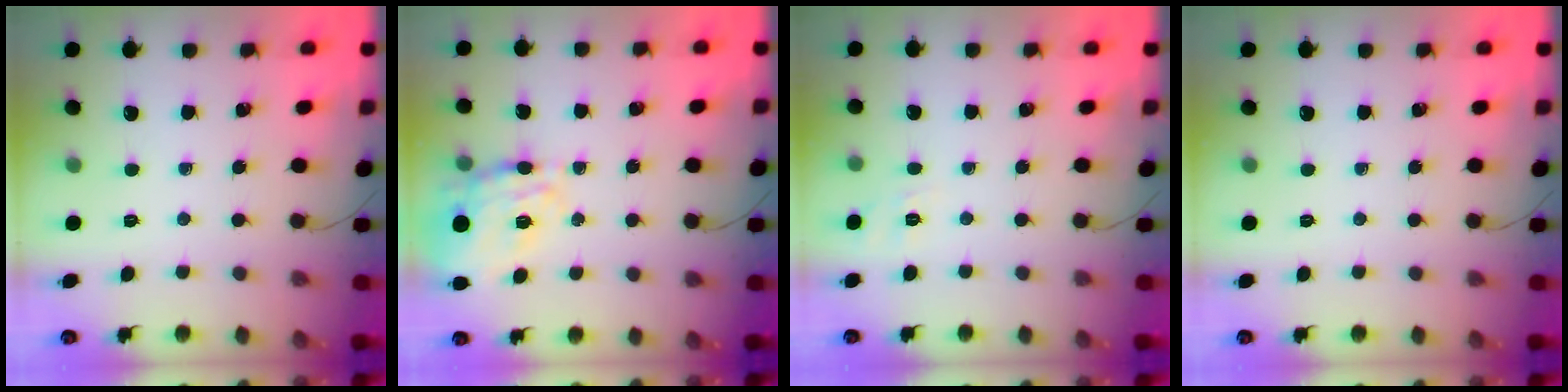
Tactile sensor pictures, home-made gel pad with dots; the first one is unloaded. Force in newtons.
{"total": 18.9, "press": 18.7, "slide": 2.9}
{"total": 2.9, "press": 2.4, "slide": 1.7}
{"total": 0.0}